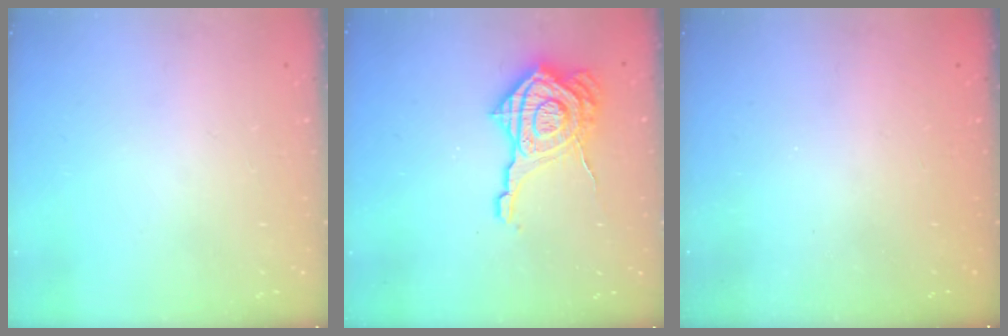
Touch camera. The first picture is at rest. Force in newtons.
{"total": 18.1, "press": 18.0, "slide": 1.6}
{"total": 2.4, "press": 2.3, "slide": 0.8}